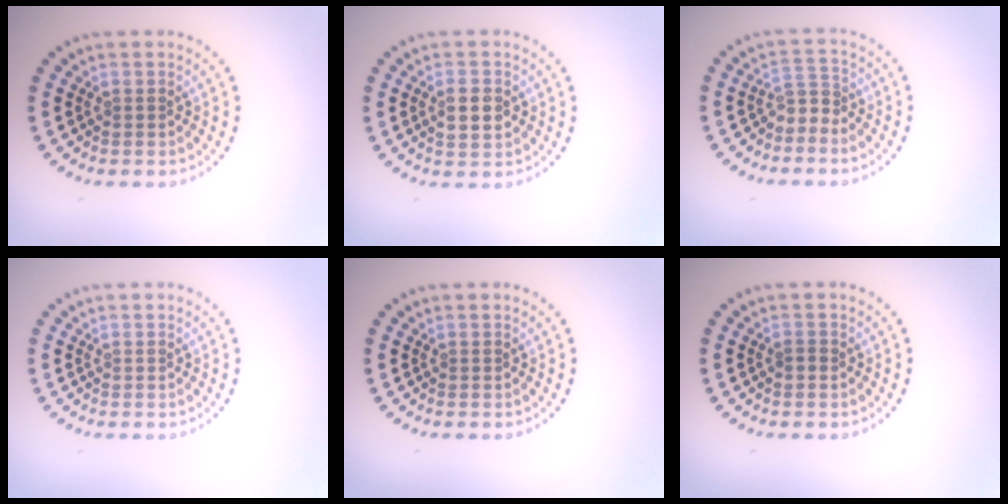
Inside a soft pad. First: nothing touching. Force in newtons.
{"total": 2.3, "press": 2.2, "slide": 0.2}
{"total": 1.9, "press": 1.2, "slide": 1.5}
{"total": 0.0}
{"total": 0.0}
{"total": 0.7, "press": 0.7, "slide": 0.2}